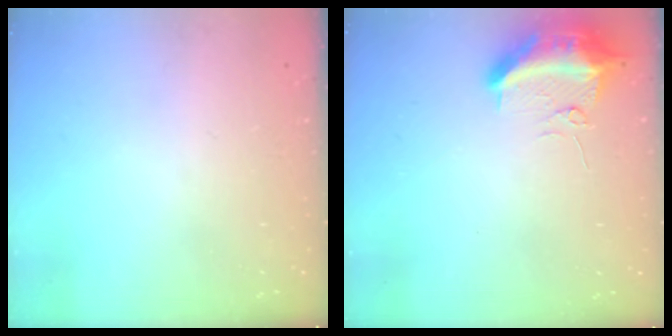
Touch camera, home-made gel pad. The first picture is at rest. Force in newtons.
{"total": 10.4, "press": 10.3, "slide": 1.3}